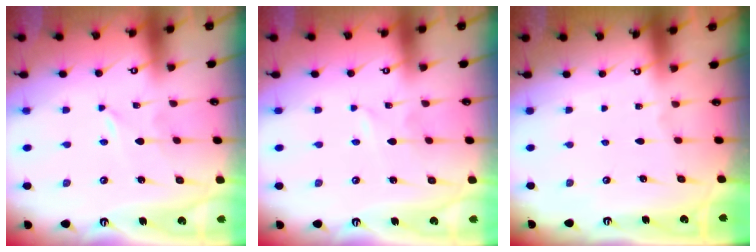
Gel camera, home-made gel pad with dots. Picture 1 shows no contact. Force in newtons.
{"total": 0.0}
{"total": 0.0}